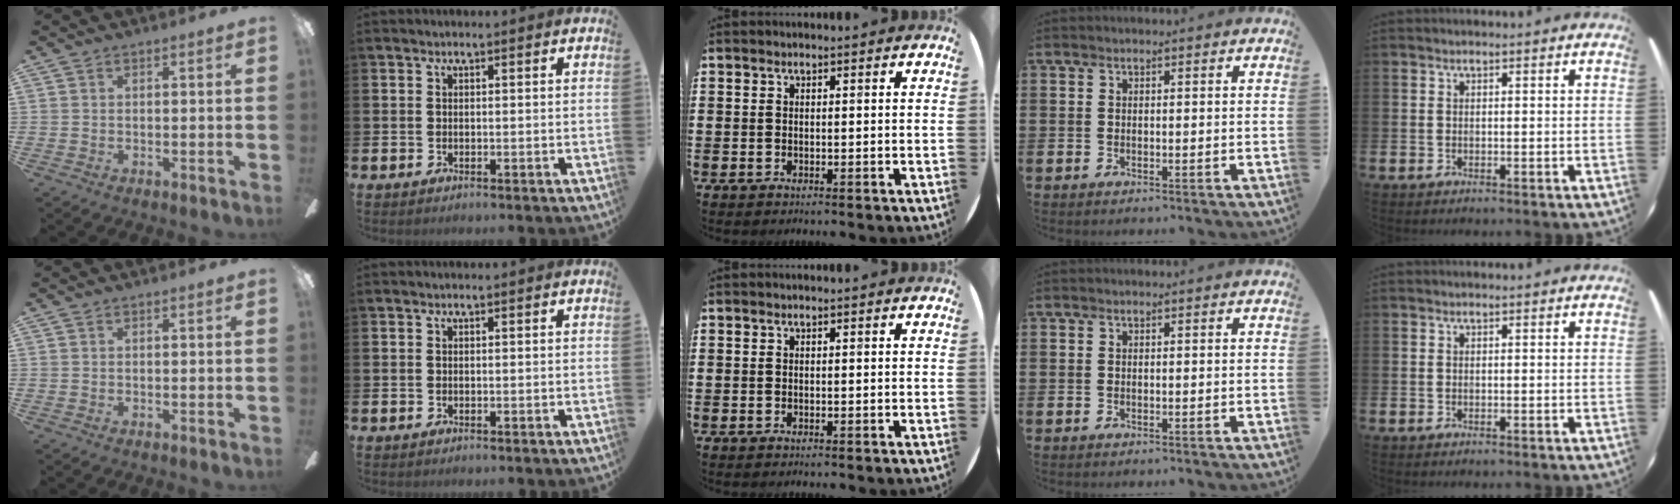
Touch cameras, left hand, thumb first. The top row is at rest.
{}